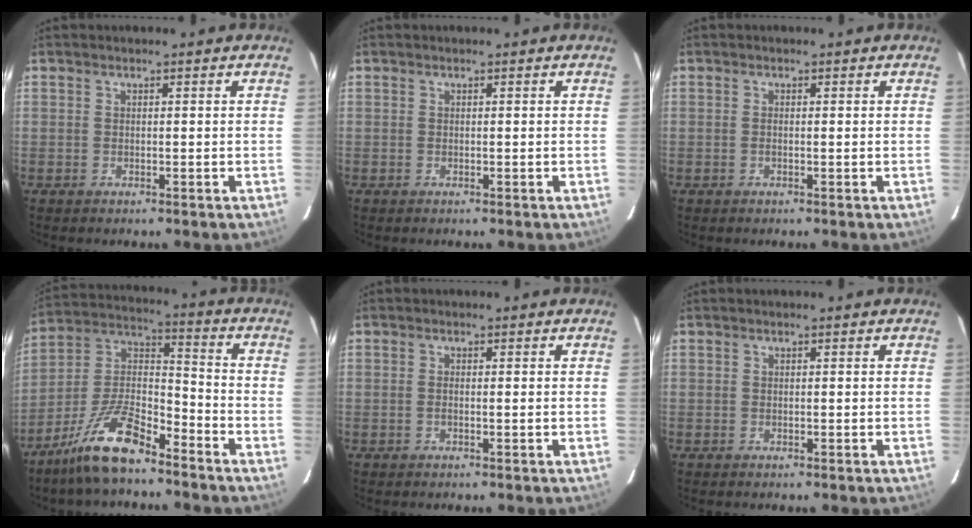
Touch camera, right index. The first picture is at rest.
{"total": 0.0}
{"total": 0.6, "force": [-0.1, 0.0, 0.6], "torque": [-0.013, 0.000, -0.002]}
{"total": 12.7, "force": [-9.5, 2.9, 7.9], "torque": [-0.164, 0.007, -0.181]}
{"total": 0.9, "force": [-0.2, 0.0, 0.9], "torque": [-0.016, 0.000, -0.003]}
{"total": 0.0}